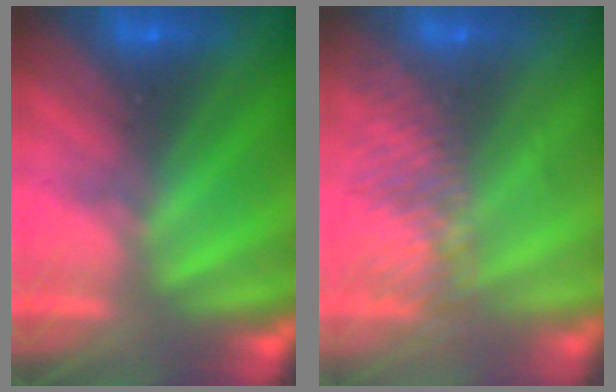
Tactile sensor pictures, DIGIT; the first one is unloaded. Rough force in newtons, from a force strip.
{"total": 6.8}